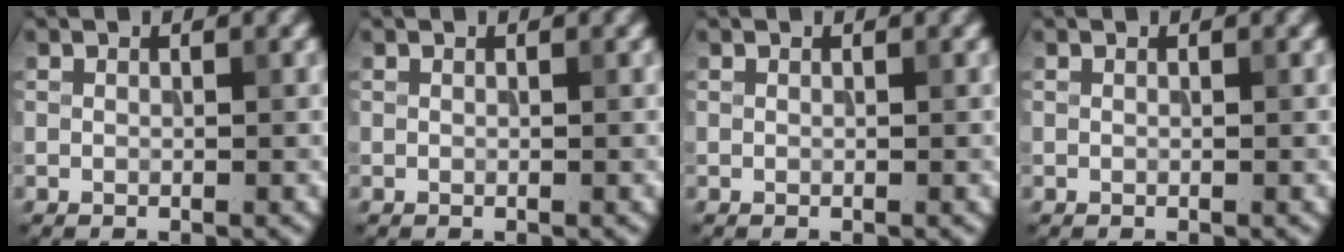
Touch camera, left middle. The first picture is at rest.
{"total": 0.0}
{"total": 0.0}
{"total": 0.0}